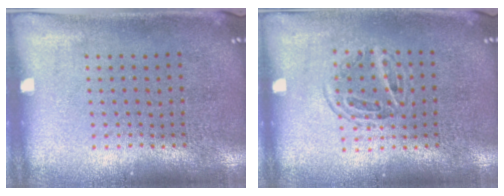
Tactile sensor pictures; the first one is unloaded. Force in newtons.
{"total": 1.2, "press": 1.0, "slide": 0.7}